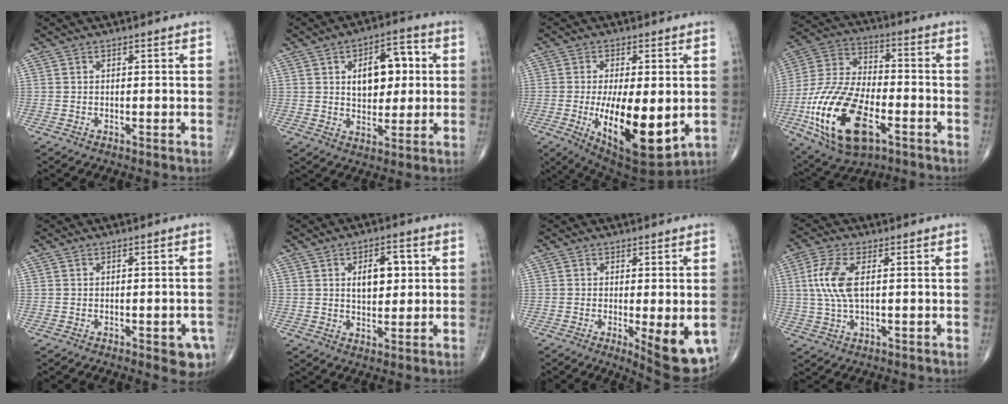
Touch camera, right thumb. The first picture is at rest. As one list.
[{"total": 11.3, "force": [2.2, 6.7, 8.8], "torque": [-0.093, 0.006, 0.033]}, {"total": 16.9, "force": [-2.8, 6.5, 15.4], "torque": [-0.252, -0.029, -0.026]}, {"total": 22.6, "force": [-8.1, 11.6, 17.6], "torque": [-0.351, 0.019, -0.137]}, {"total": 4.8, "force": [-2.0, 2.0, 3.9], "torque": [-0.029, 0.003, -0.017]}, {"total": 7.3, "force": [1.7, 4.1, 5.8], "torque": [-0.065, -0.003, 0.029]}, {"total": 9.6, "force": [-2.5, 2.8, 8.8], "torque": [-0.110, -0.022, -0.029]}, {"total": 7.8, "force": [1.2, 3.2, 7.0], "torque": [-0.173, 0.007, 0.025]}]